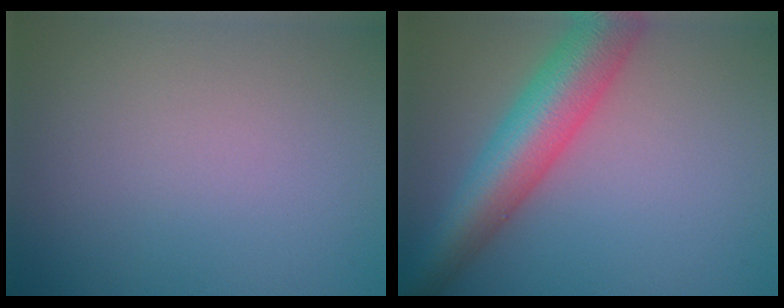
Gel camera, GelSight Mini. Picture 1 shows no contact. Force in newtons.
{"total": 8.4, "press": 8.4, "slide": 0.3}